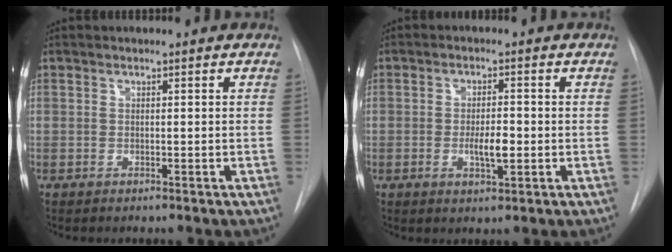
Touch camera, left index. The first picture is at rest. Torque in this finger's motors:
{"motor_torque": [0.80, 0.08, 0.15, 0.07]}